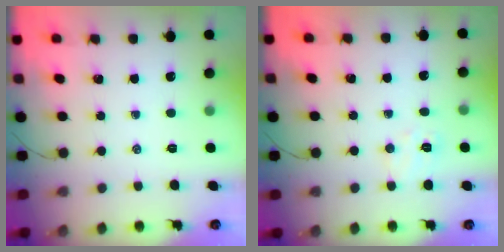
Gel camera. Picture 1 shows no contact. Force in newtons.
{"total": 6.4, "press": 6.3, "slide": 1.2}